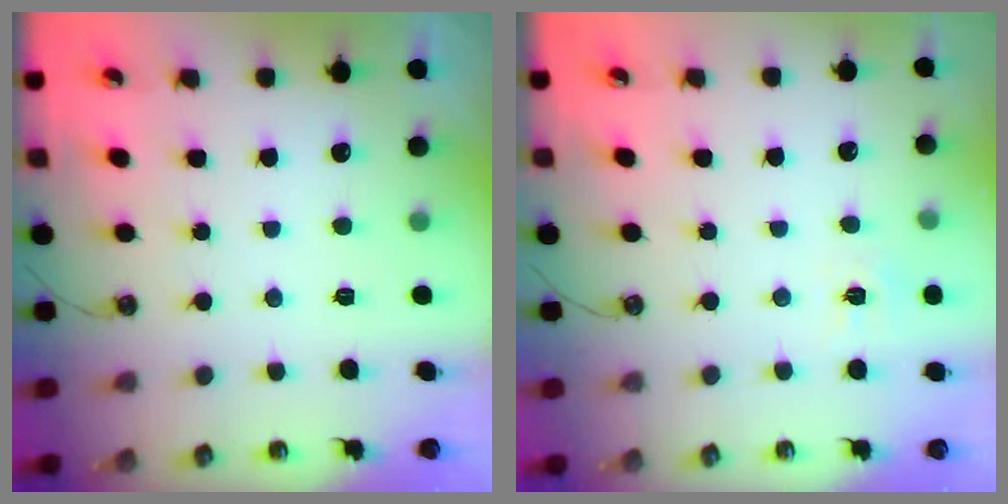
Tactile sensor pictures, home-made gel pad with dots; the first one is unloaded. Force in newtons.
{"total": 4.6, "press": 4.5, "slide": 0.6}